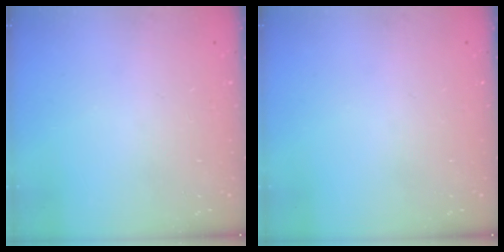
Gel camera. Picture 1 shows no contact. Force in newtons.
{"total": 0.0}